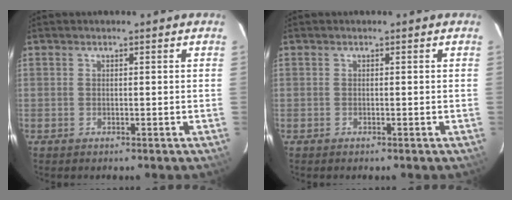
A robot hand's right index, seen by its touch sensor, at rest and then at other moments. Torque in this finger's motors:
{"motor_torque": [-0.04, -0.02, 0.01, 0.00]}